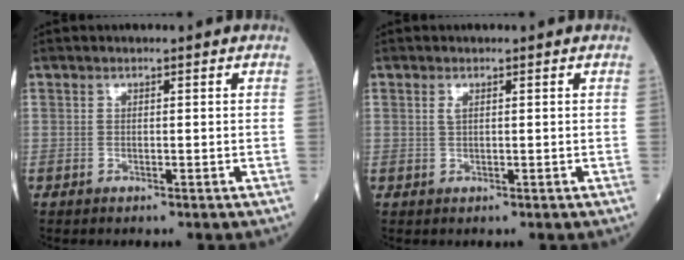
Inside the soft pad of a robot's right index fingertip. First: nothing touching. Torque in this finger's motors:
{"motor_torque": [0.16, -0.03, 0.00, 0.02]}